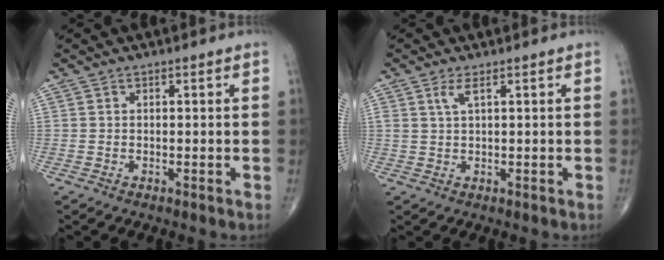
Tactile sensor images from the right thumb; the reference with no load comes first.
{"total": 2.2, "force": [1.1, 0.5, 1.8], "torque": [-0.046, -0.003, 0.029]}